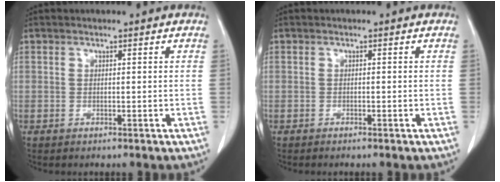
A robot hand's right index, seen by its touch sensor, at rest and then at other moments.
{"total": 0.6, "force": [-0.2, 0.2, 0.5], "torque": [-0.014, 0.000, -0.004]}